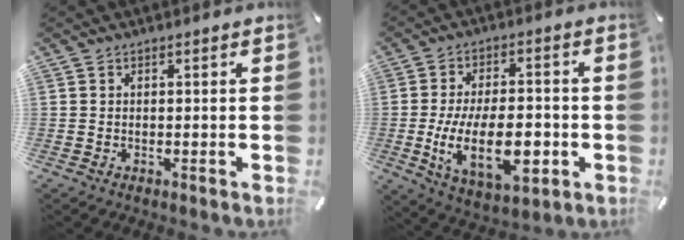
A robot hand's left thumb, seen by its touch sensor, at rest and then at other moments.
{"total": 18.6, "force": [-4.2, 9.5, 15.4], "torque": [-0.273, -0.005, -0.062]}